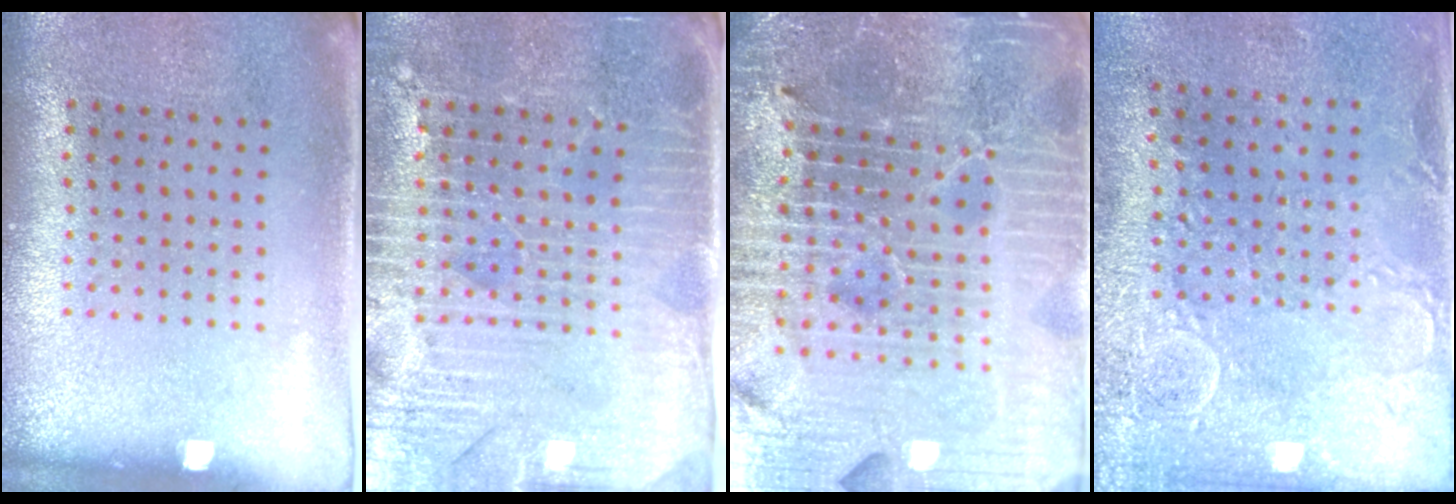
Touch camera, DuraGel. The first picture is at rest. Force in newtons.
{"total": 4.4, "press": 4.1, "slide": 1.6}
{"total": 7.2, "press": 6.2, "slide": 3.6}
{"total": 2.9, "press": 2.4, "slide": 1.6}